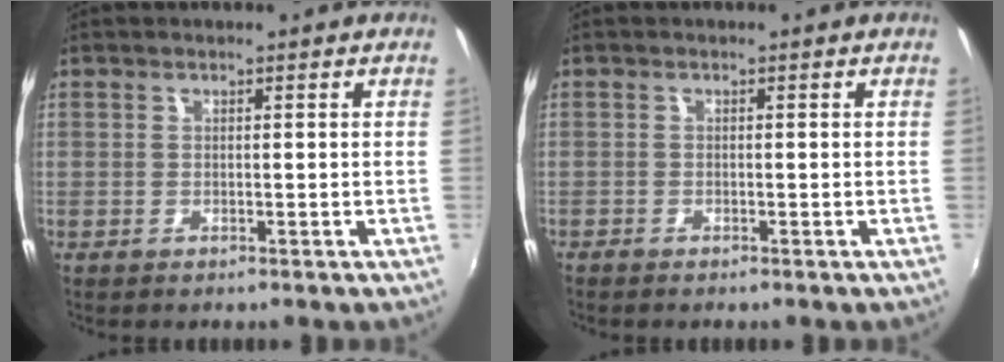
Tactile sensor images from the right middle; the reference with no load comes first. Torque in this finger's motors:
{"motor_torque": [-0.20, -0.11, -0.05, 0.00]}